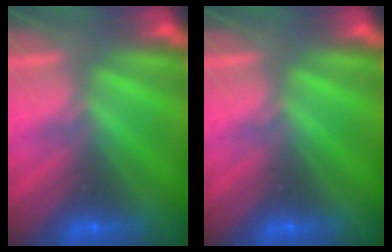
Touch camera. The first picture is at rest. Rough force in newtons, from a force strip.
{"total": 0.0}